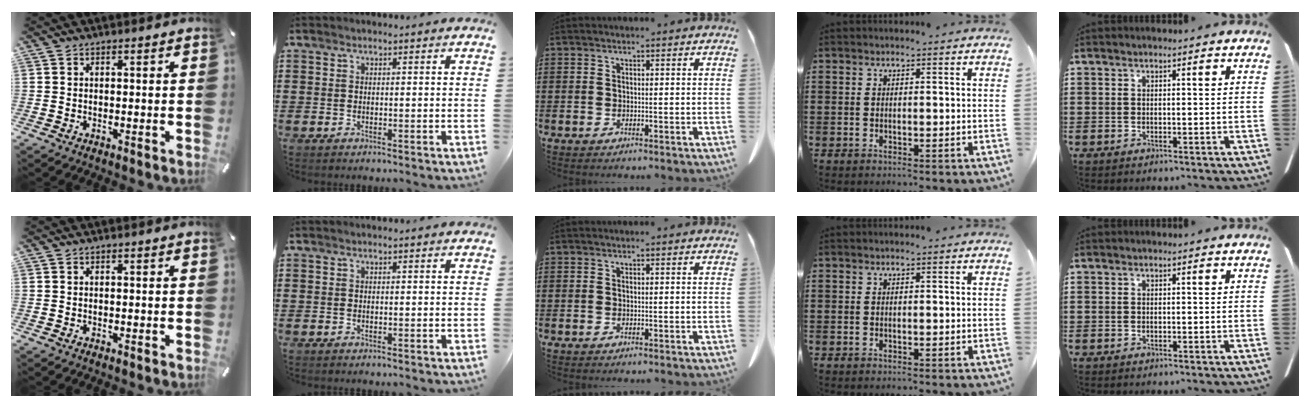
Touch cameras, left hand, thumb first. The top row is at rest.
{}